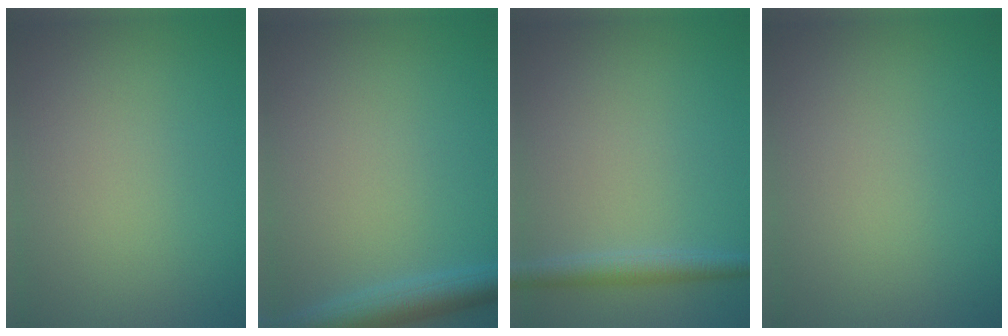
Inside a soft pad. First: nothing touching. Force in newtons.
{"total": 3.5, "press": 3.5, "slide": 0.2}
{"total": 2.2, "press": 2.2, "slide": 0.1}
{"total": 0.0}